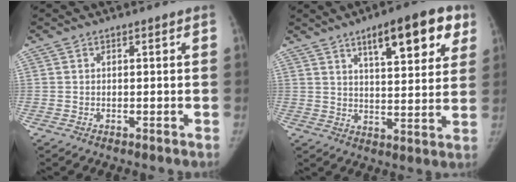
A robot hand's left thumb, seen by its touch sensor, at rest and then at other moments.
{"total": 15.2, "force": [8.2, 5.3, 11.7], "torque": [-0.124, -0.023, 0.114]}